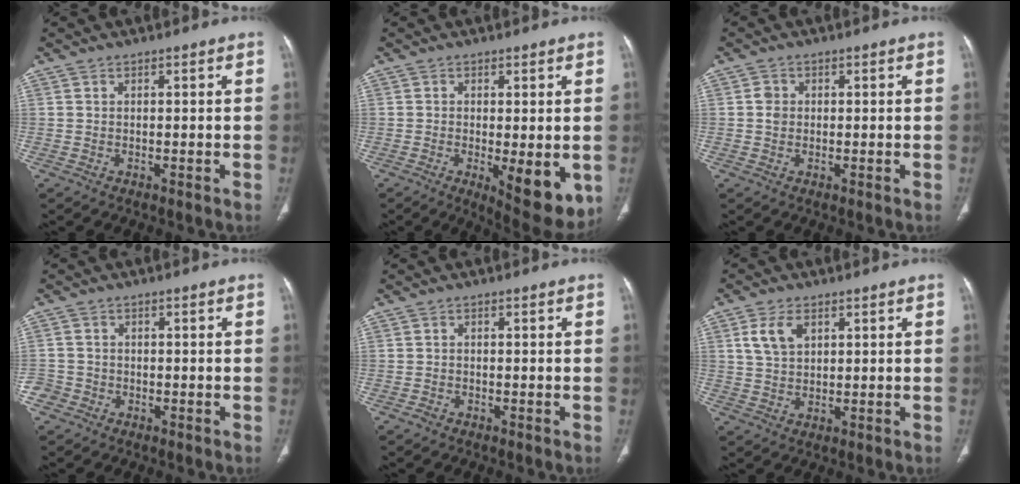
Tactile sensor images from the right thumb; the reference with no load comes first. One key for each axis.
{"total": 10.0, "fx": -2.2, "fy": 3.6, "fz": 9.0, "tx": -0.118, "ty": -0.024, "tz": -0.022}
{"total": 2.0, "fx": 0.1, "fy": 1.8, "fz": 0.9, "tx": -0.009, "ty": 0.003, "tz": 0.002}
{"total": 3.1, "fx": -1.4, "fy": 2.8, "fz": 0.4, "tx": 0.001, "ty": 0.015, "tz": -0.031}
{"total": 0.9, "fx": -0.6, "fy": 0.6, "fz": 0.3, "tx": -0.006, "ty": 0.001, "tz": -0.014}
{"total": 5.6, "fx": 2.3, "fy": 3.4, "fz": 3.8, "tx": -0.069, "ty": -0.004, "tz": 0.048}